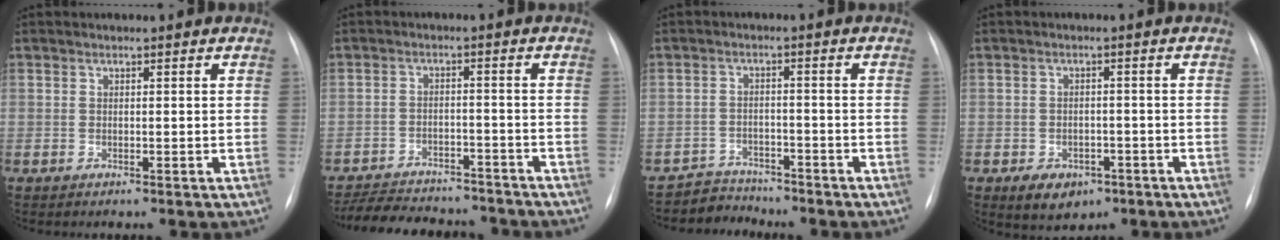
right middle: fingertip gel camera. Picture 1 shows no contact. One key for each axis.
{"total": 14.9, "fx": -13.6, "fy": 4.1, "fz": 4.8, "tx": -0.095, "ty": 0.005, "tz": -0.190}
{"total": 4.2, "fx": -3.8, "fy": 1.1, "fz": -1.4, "tx": 0.028, "ty": 0.002, "tz": -0.066}
{"total": 5.6, "fx": -3.0, "fy": 3.8, "fz": 2.7, "tx": -0.040, "ty": 0.003, "tz": -0.034}